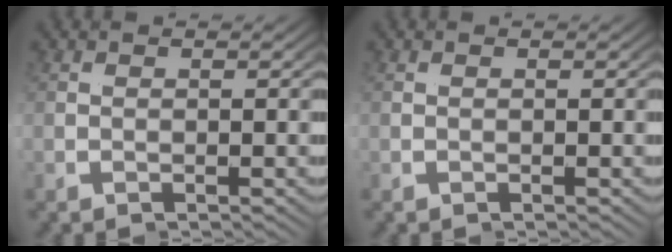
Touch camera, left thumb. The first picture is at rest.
{"total": 0.0}